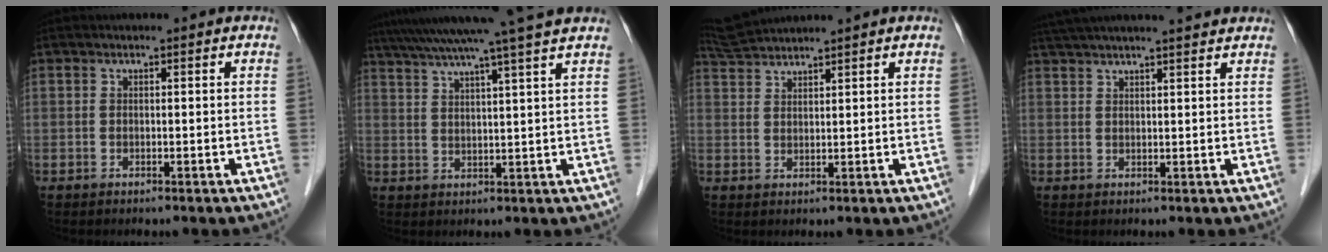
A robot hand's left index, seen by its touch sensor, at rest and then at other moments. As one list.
[{"total": 16.2, "force": [13.8, -1.9, 8.4], "torque": [-0.149, 0.008, 0.193]}, {"total": 5.3, "force": [5.1, -0.7, 1.2], "torque": [-0.029, 0.026, 0.103]}, {"total": 13.2, "force": [11.8, 0.4, 5.9], "torque": [-0.103, 0.035, 0.169]}]